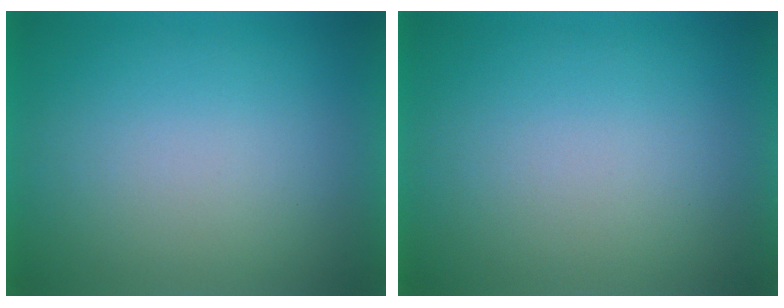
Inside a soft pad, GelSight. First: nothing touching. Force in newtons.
{"total": 0.0}